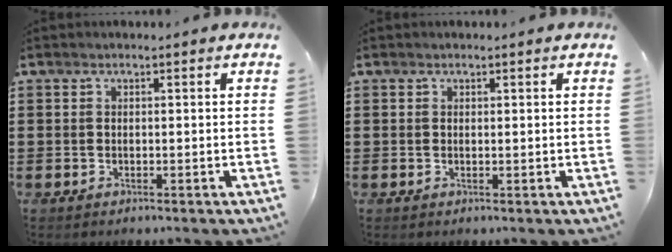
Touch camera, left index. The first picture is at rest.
{"total": 0.0}